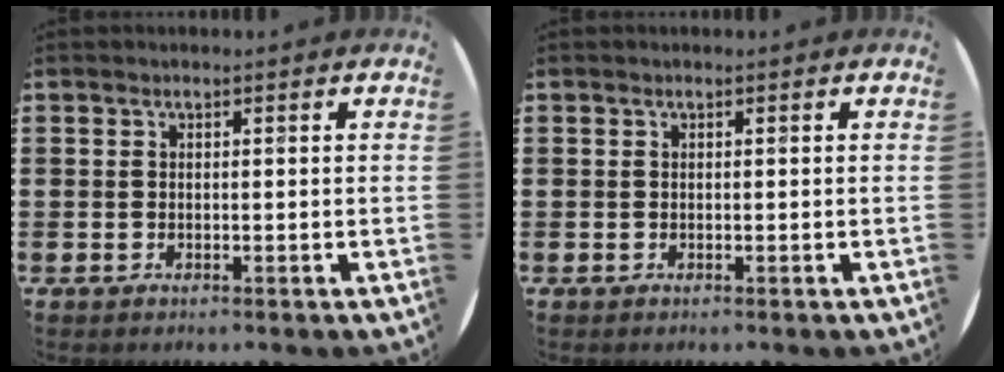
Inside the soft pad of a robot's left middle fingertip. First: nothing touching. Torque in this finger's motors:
{"motor_torque": [-0.07, 0.03, 0.01, 0.00]}